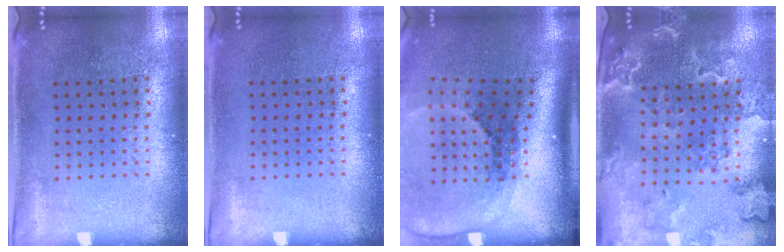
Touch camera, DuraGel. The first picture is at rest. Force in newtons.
{"total": 0.0}
{"total": 2.6, "press": 1.9, "slide": 1.8}
{"total": 1.9, "press": 1.9, "slide": 0.3}